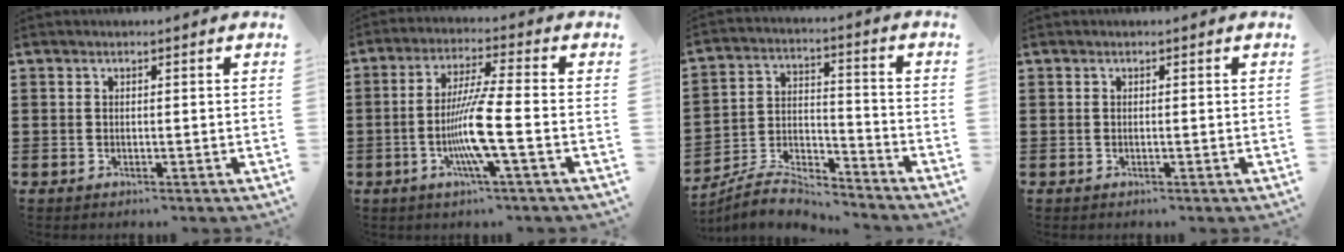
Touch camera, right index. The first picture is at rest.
{"total": 9.0, "force": [-2.6, 0.0, 8.6], "torque": [-0.174, -0.017, -0.056]}
{"total": 7.2, "force": [-6.8, 1.4, 1.9], "torque": [-0.043, 0.008, -0.135]}
{"total": 0.0}